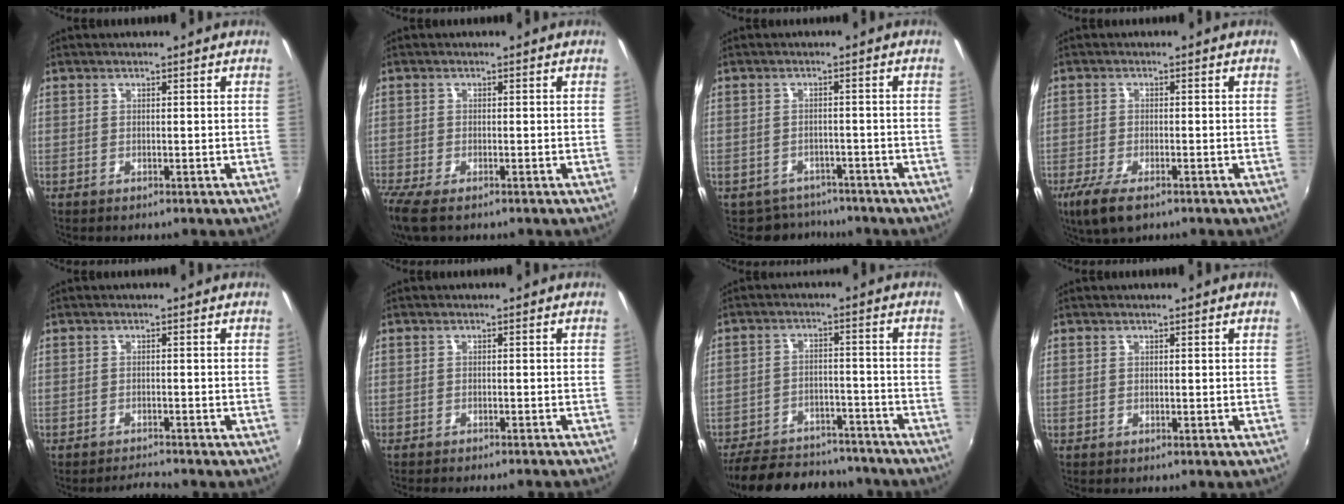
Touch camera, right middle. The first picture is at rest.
{"total": 5.6, "force": [-4.1, 1.3, 3.6], "torque": [-0.086, -0.029, -0.078]}
{"total": 5.7, "force": [-4.8, 2.9, 0.3], "torque": [-0.018, 0.001, -0.072]}
{"total": 6.8, "force": [-4.4, 2.3, 4.7], "torque": [-0.113, -0.027, -0.080]}
{"total": 2.2, "force": [-2.1, -0.1, 0.2], "torque": [-0.012, -0.004, -0.040]}
{"total": 4.6, "force": [-4.1, 0.2, 1.9], "torque": [-0.043, -0.016, -0.064]}
{"total": 20.5, "force": [-17.4, 7.6, 7.8], "torque": [-0.172, 0.015, -0.234]}
{"total": 0.0}